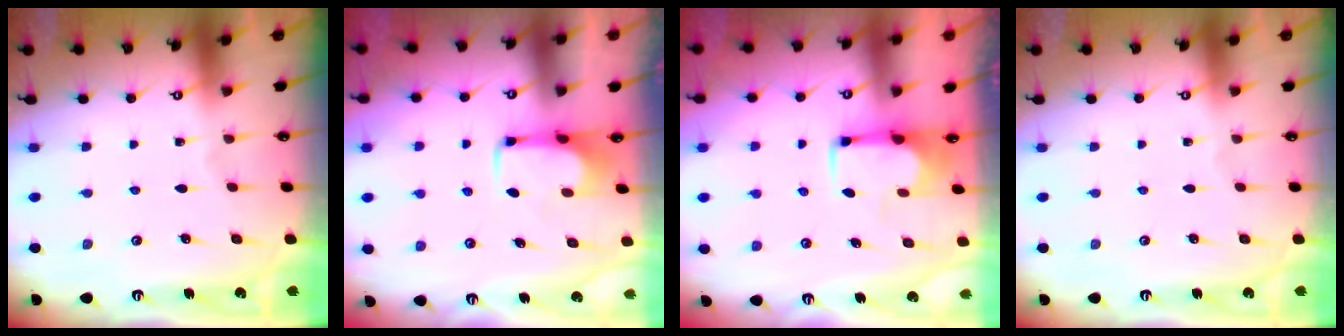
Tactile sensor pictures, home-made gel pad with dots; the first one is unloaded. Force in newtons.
{"total": 2.1, "press": 2.1, "slide": 0.4}
{"total": 1.8, "press": 1.6, "slide": 0.8}
{"total": 0.0}